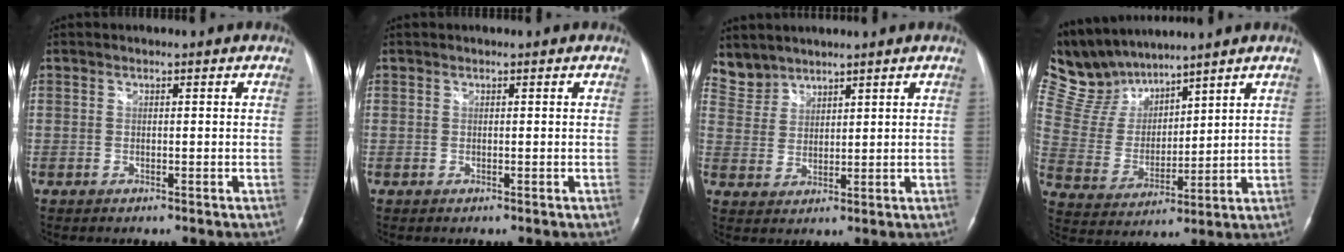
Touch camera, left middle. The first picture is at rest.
{"total": 0.0}
{"total": 4.6, "force": [4.2, 1.6, -0.5], "torque": [0.010, 0.009, 0.094]}
{"total": 10.3, "force": [9.7, 2.7, 2.1], "torque": [-0.065, 0.019, 0.208]}